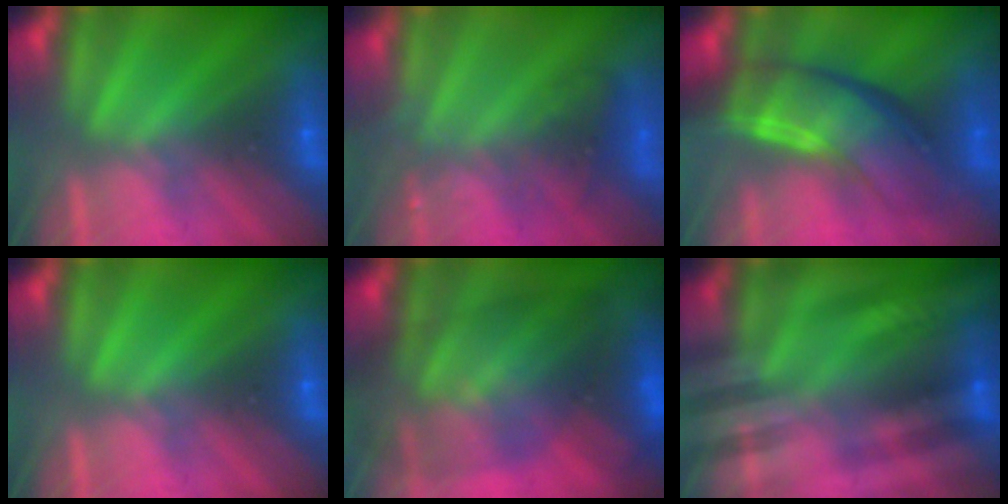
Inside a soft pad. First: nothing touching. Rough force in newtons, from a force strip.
{"total": 2.9}
{"total": 7.2}
{"total": 0.0}
{"total": 8.6}
{"total": 2.6}